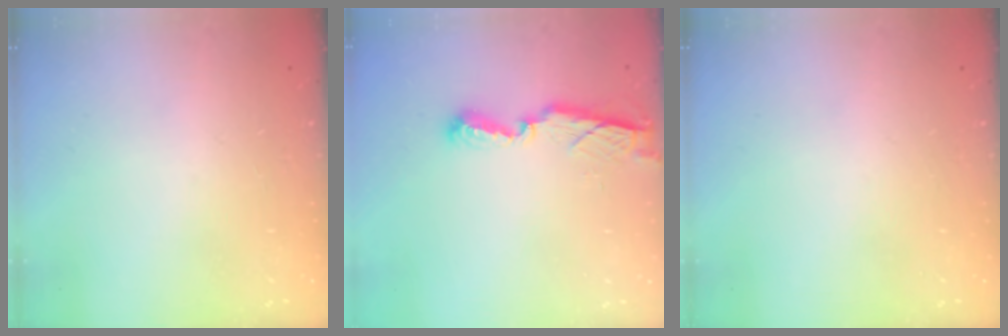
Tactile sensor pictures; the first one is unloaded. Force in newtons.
{"total": 7.7, "press": 7.7, "slide": 0.2}
{"total": 0.0}